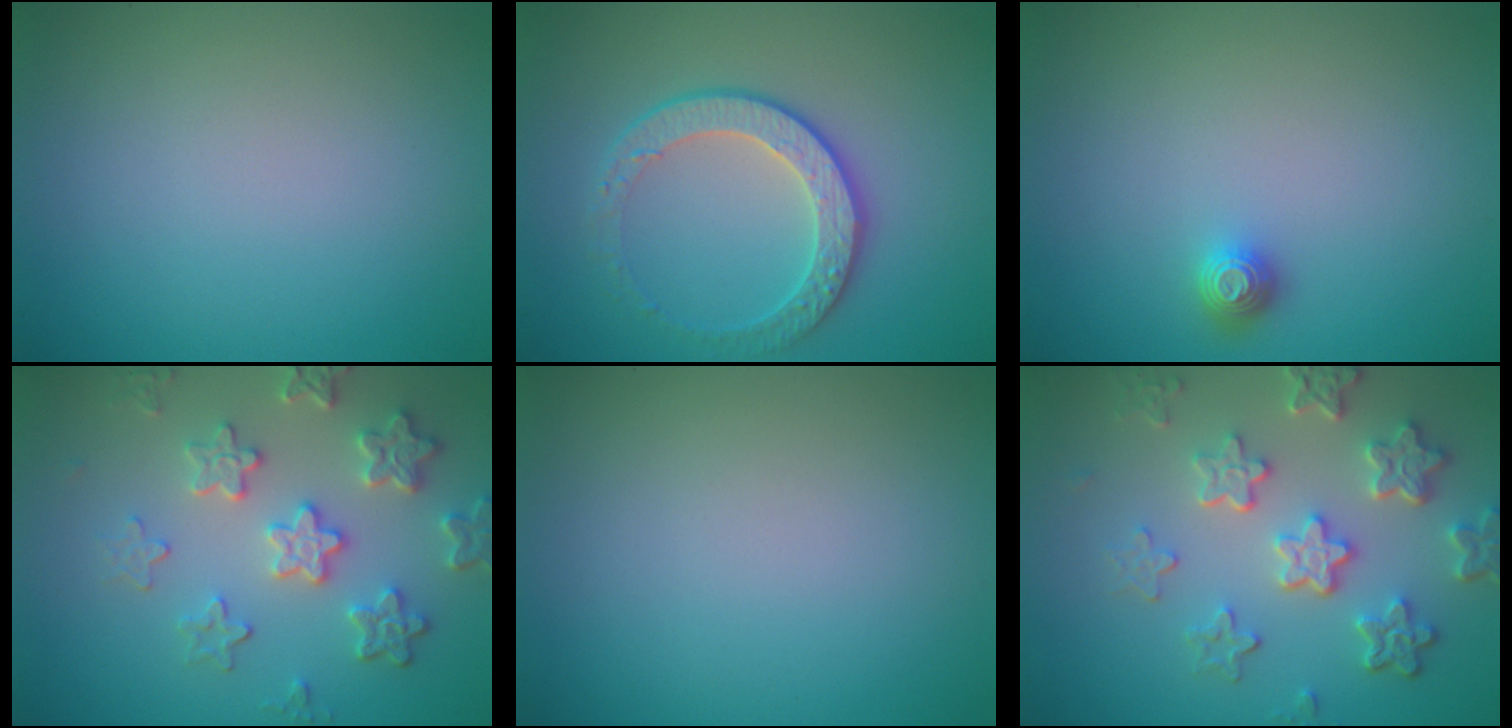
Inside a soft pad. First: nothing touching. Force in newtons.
{"total": 3.9, "press": 3.5, "slide": 1.8}
{"total": 1.2, "press": 1.1, "slide": 0.4}
{"total": 4.8, "press": 4.0, "slide": 2.6}
{"total": 0.0}
{"total": 5.9, "press": 4.4, "slide": 4.0}